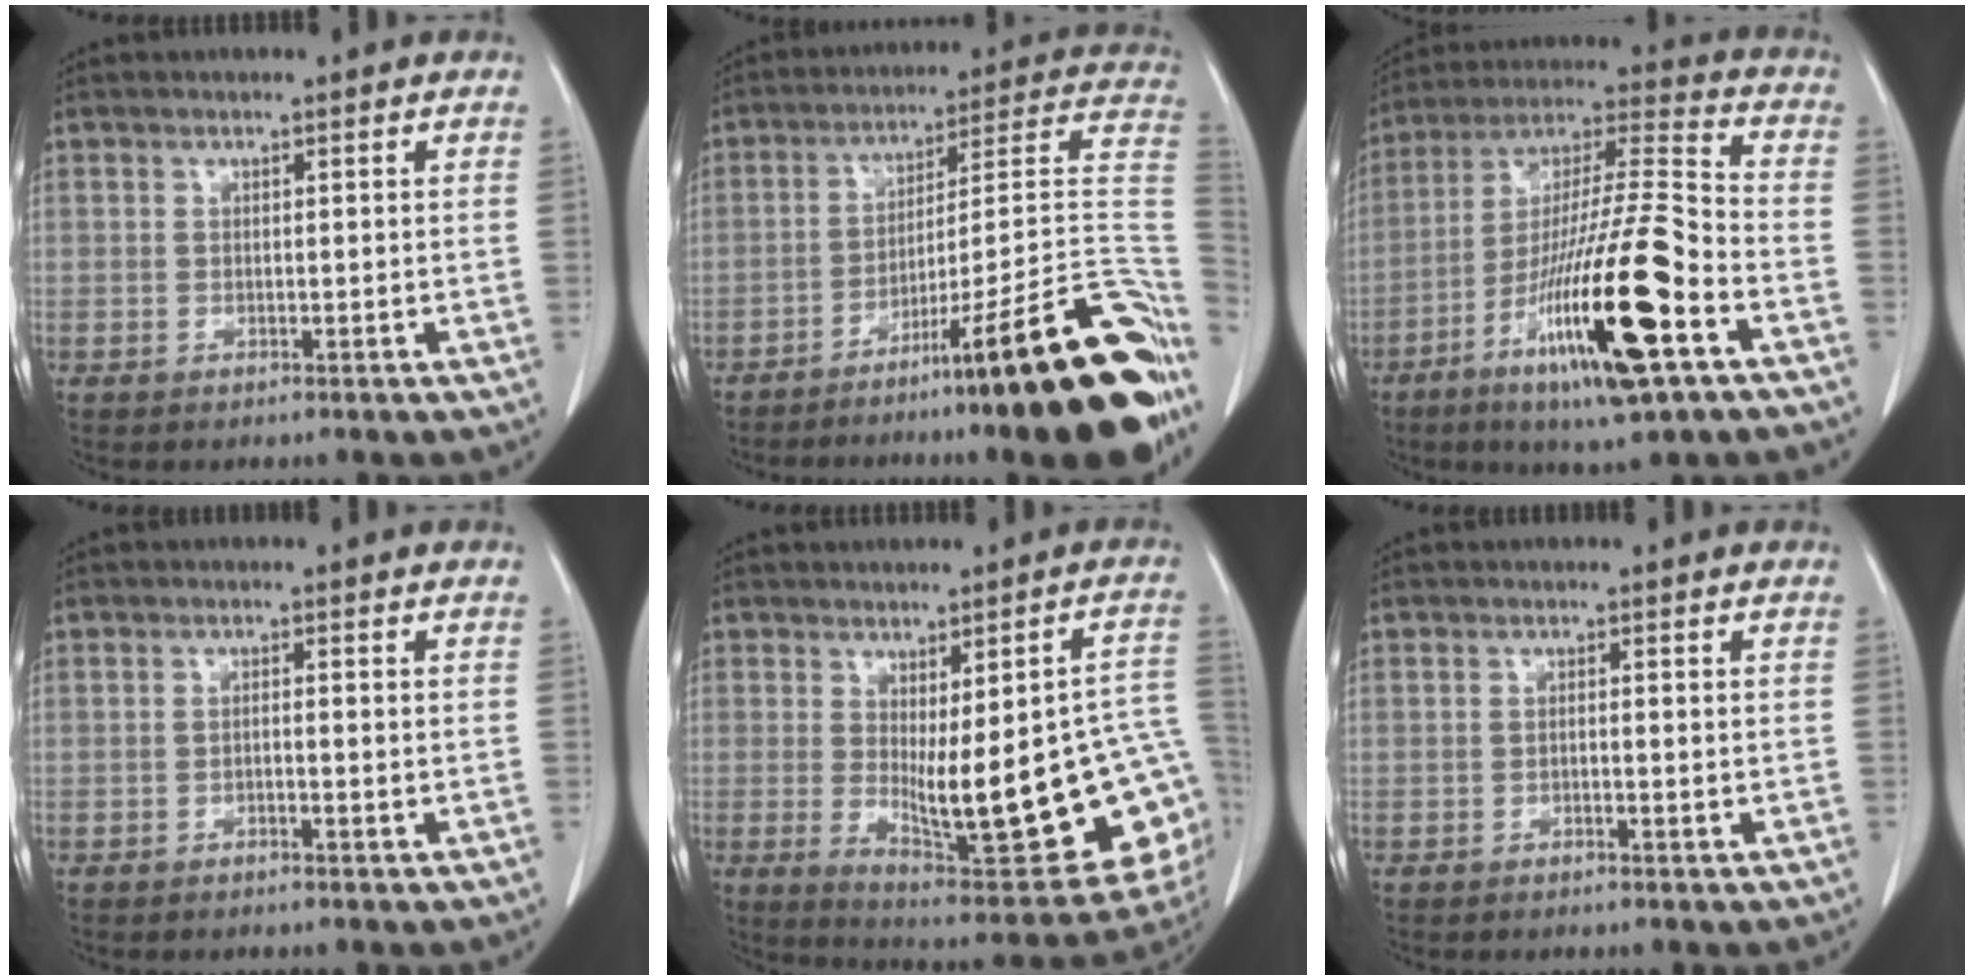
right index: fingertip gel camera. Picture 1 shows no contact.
{"total": 27.6, "force": [-14.9, 2.4, 23.1], "torque": [-0.194, 0.025, -0.219]}
{"total": 22.3, "force": [-9.5, 1.6, 20.1], "torque": [-0.361, -0.031, -0.168]}
{"total": 0.8, "force": [-0.5, 0.1, 0.7], "torque": [-0.011, 0.006, -0.007]}
{"total": 23.7, "force": [-2.9, 5.8, 22.8], "torque": [-0.218, -0.004, -0.014]}
{"total": 0.6, "force": [-0.3, 0.1, 0.5], "torque": [-0.010, 0.005, -0.002]}